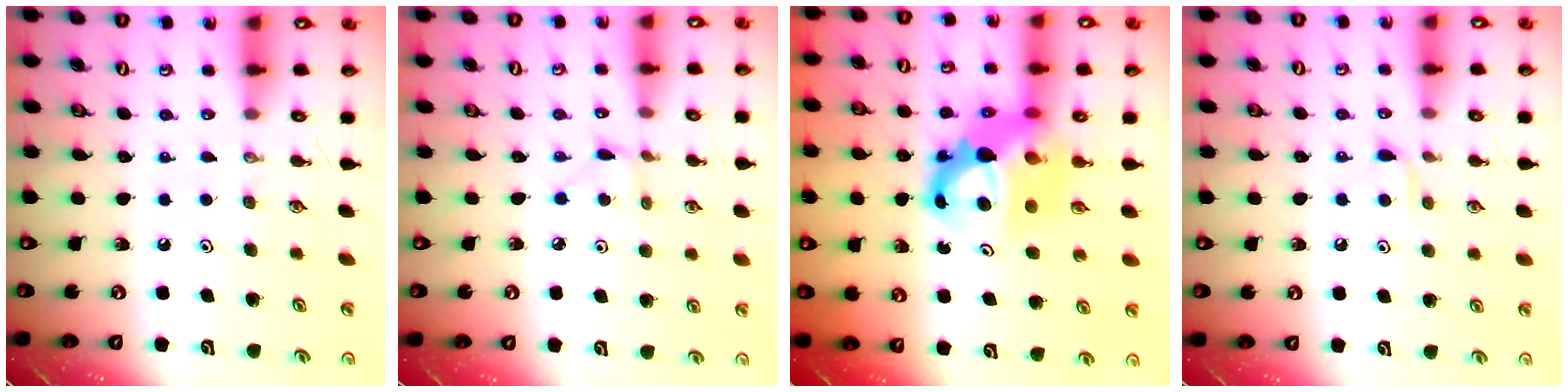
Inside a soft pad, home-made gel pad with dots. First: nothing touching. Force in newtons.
{"total": 2.5, "press": 2.5, "slide": 0.3}
{"total": 9.7, "press": 9.7, "slide": 0.8}
{"total": 4.7, "press": 4.7, "slide": 0.6}